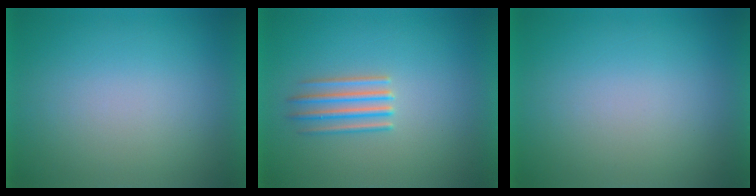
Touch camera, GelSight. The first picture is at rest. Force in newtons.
{"total": 2.9}
{"total": 0.0}